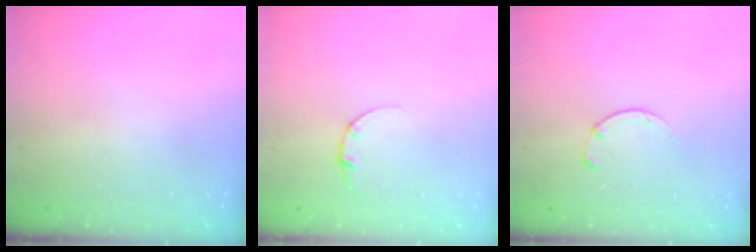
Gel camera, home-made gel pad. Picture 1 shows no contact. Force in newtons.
{"total": 4.0, "press": 4.0, "slide": 0.4}
{"total": 1.4, "press": 1.4, "slide": 0.3}